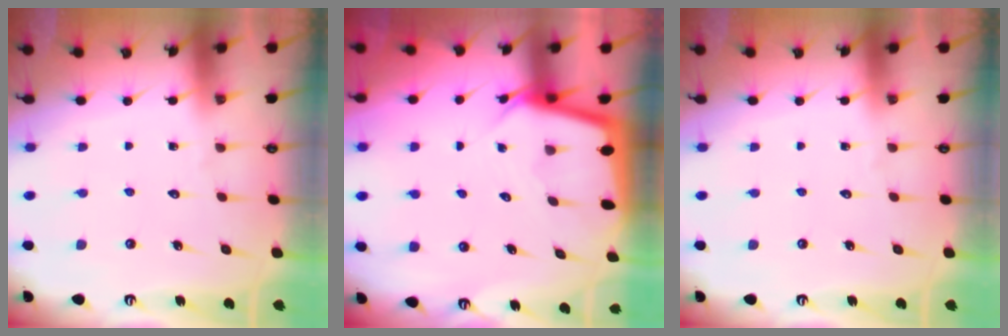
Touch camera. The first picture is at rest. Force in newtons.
{"total": 3.0, "press": 3.0, "slide": 0.3}
{"total": 0.0}